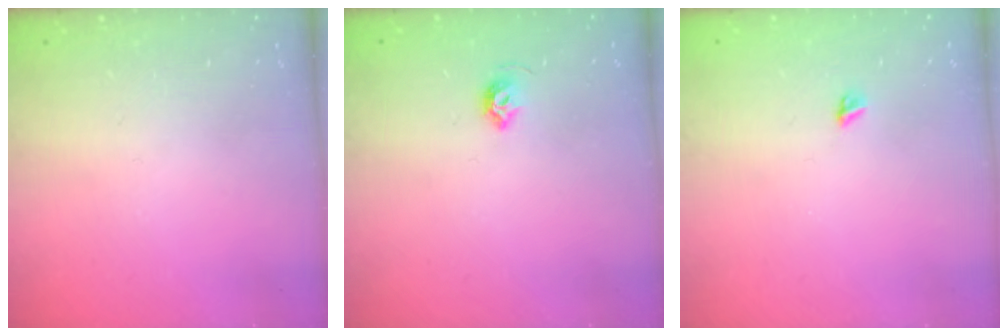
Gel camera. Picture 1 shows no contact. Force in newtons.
{"total": 5.7, "press": 5.7, "slide": 0.7}
{"total": 3.9, "press": 3.8, "slide": 0.5}